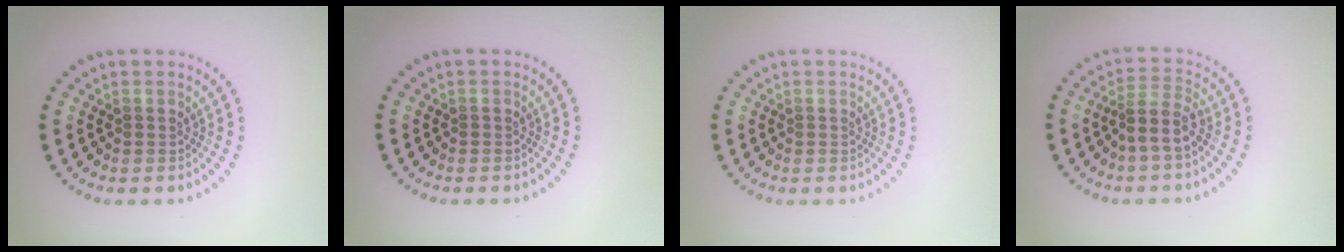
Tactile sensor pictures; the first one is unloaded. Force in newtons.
{"total": 0.0}
{"total": 0.0}
{"total": 2.6, "press": 2.0, "slide": 1.7}